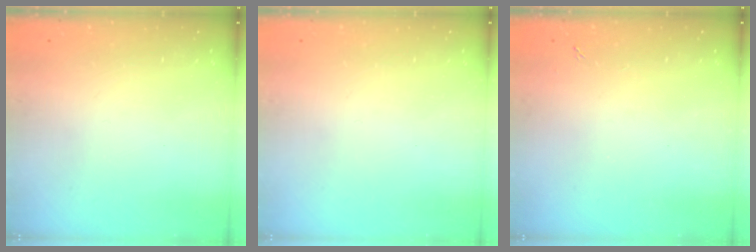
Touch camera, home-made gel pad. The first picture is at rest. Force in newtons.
{"total": 0.0}
{"total": 1.7, "press": 1.6, "slide": 0.3}